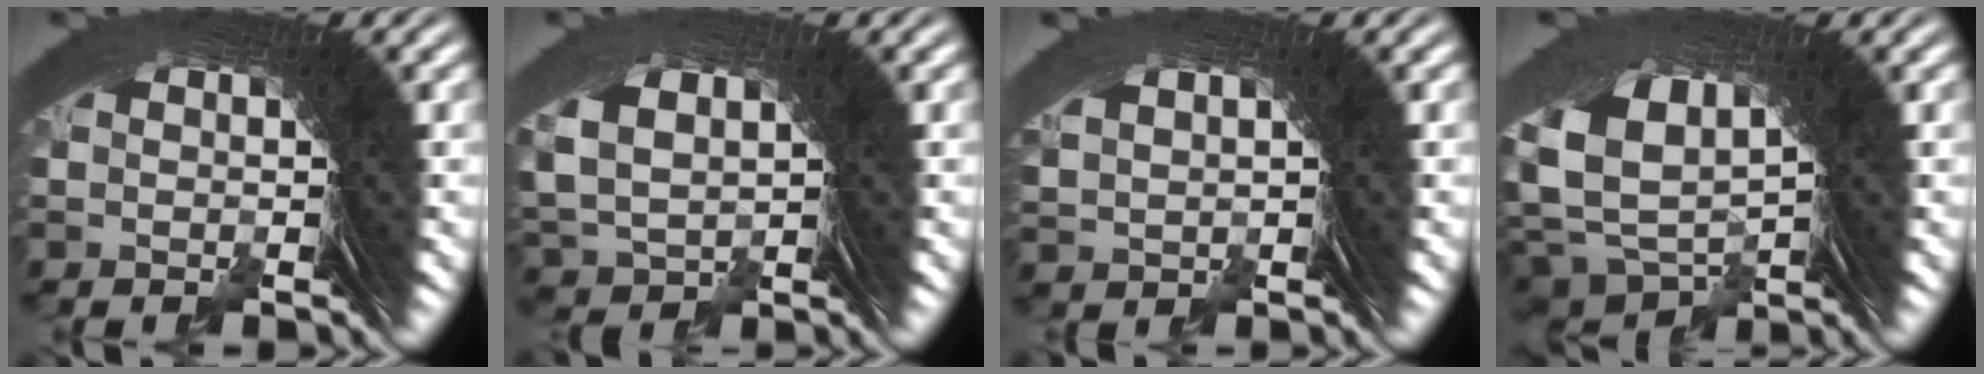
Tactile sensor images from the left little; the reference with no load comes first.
{"total": 3.4, "force": [0.1, 3.2, 1.2], "torque": [-0.049, -0.019, 0.017]}
{"total": 1.2, "force": [1.0, 0.7, 0.4], "torque": [-0.007, -0.002, 0.028]}
{"total": 9.1, "force": [2.0, 6.8, 5.7], "torque": [-0.138, -0.025, 0.047]}